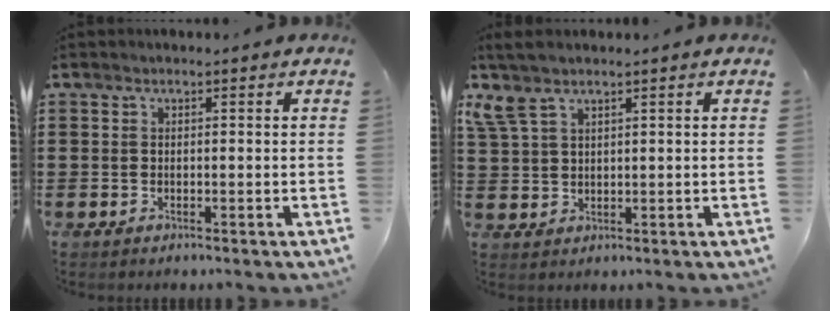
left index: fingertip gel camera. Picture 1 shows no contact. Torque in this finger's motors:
{"motor_torque": [1.08, -1.06, 0.35, 0.14]}